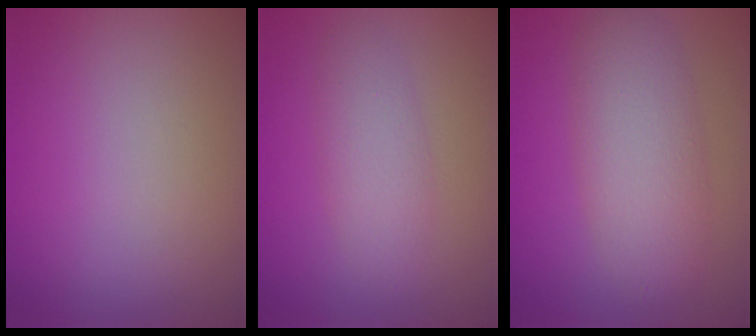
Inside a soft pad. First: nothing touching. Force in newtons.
{"total": 2.7, "press": 2.7, "slide": 0.0}
{"total": 5.2, "press": 5.2, "slide": 0.4}